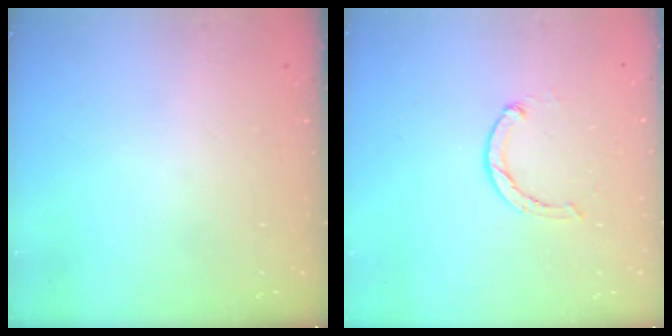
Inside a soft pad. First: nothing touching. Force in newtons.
{"total": 1.7, "press": 1.6, "slide": 0.3}